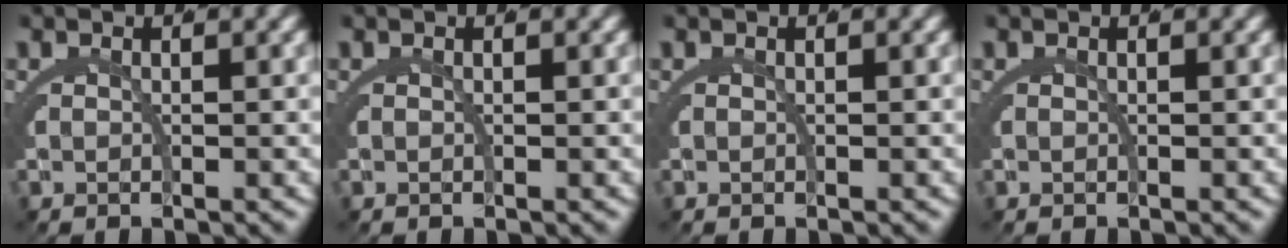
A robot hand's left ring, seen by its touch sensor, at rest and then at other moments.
{"total": 0.0}
{"total": 0.0}
{"total": 0.0}